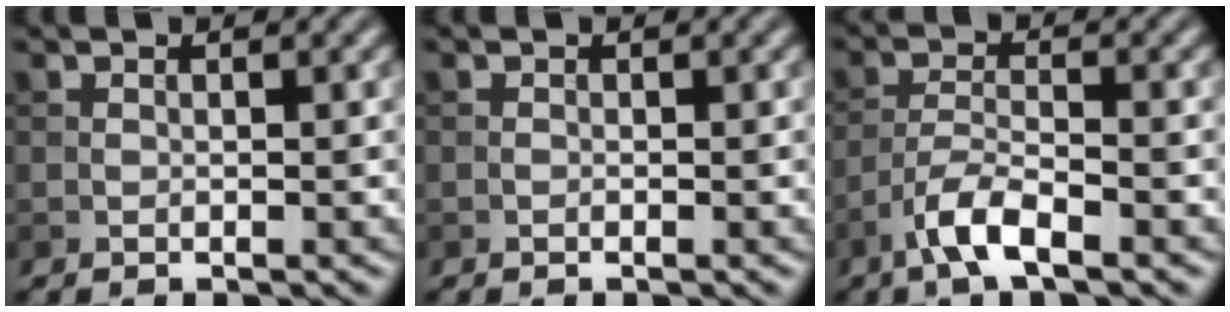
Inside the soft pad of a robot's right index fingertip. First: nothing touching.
{"total": 0.0}
{"total": 4.1, "force": [-2.6, 0.9, 3.0], "torque": [-0.062, 0.005, -0.059]}